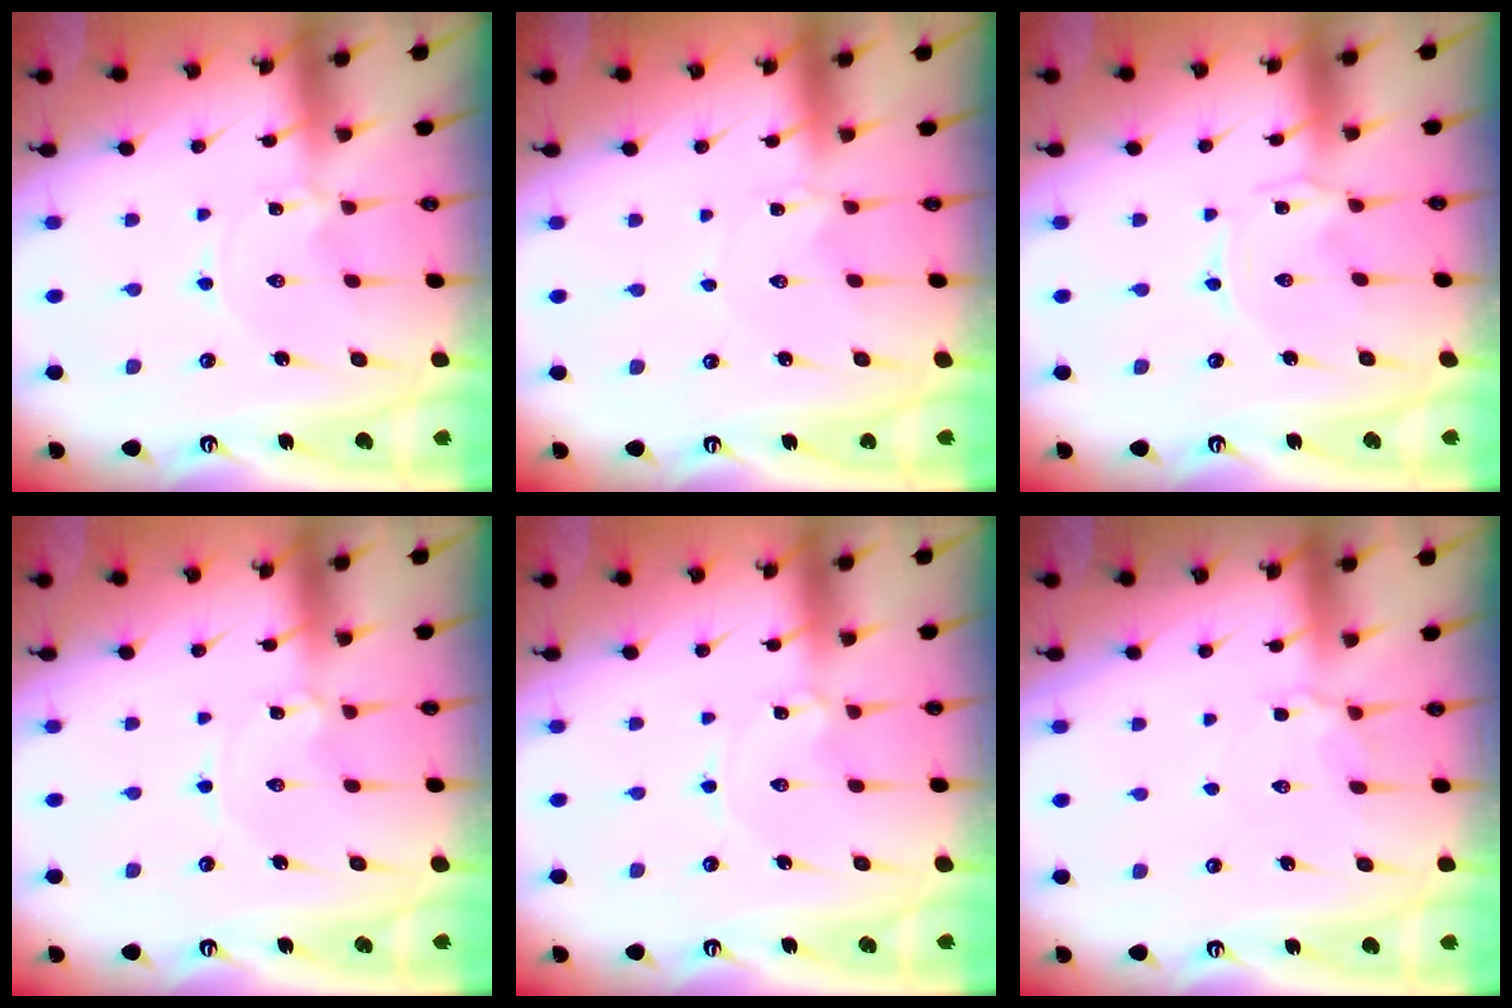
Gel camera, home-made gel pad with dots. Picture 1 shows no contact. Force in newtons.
{"total": 1.4, "press": 1.4, "slide": 0.2}
{"total": 0.0}
{"total": 1.2, "press": 1.2, "slide": 0.1}
{"total": 1.2, "press": 1.2, "slide": 0.1}
{"total": 4.3, "press": 4.2, "slide": 0.8}